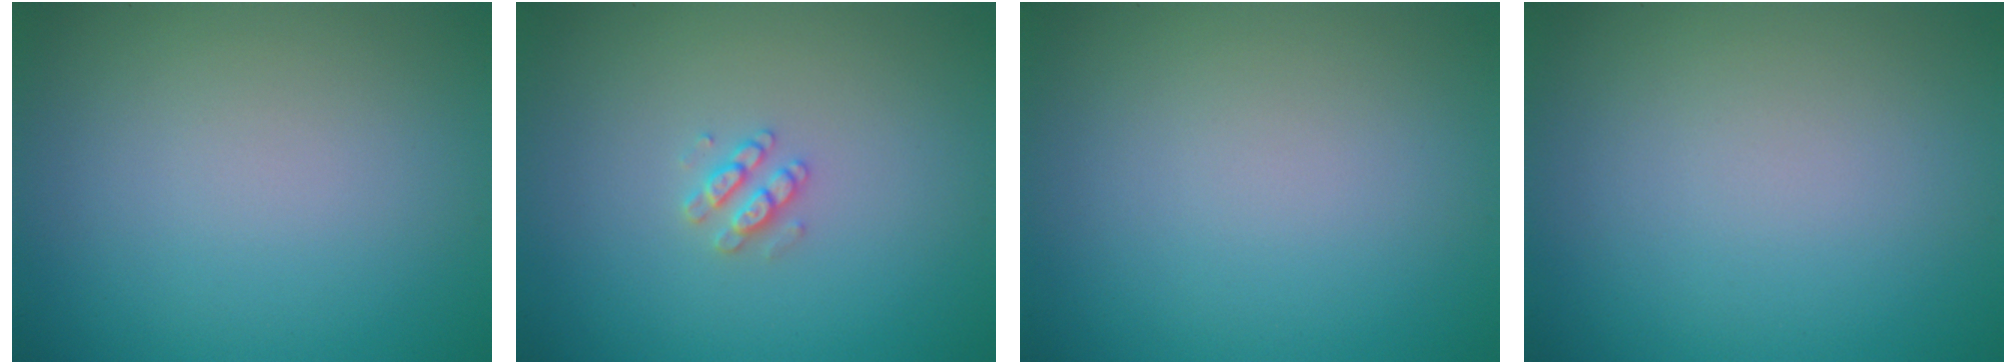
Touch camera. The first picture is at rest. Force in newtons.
{"total": 1.6, "press": 1.6, "slide": 0.3}
{"total": 0.0}
{"total": 0.0}